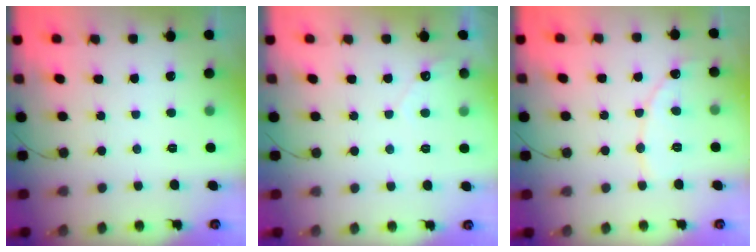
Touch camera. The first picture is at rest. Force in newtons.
{"total": 2.7, "press": 2.7, "slide": 0.2}
{"total": 8.8, "press": 8.8, "slide": 0.8}